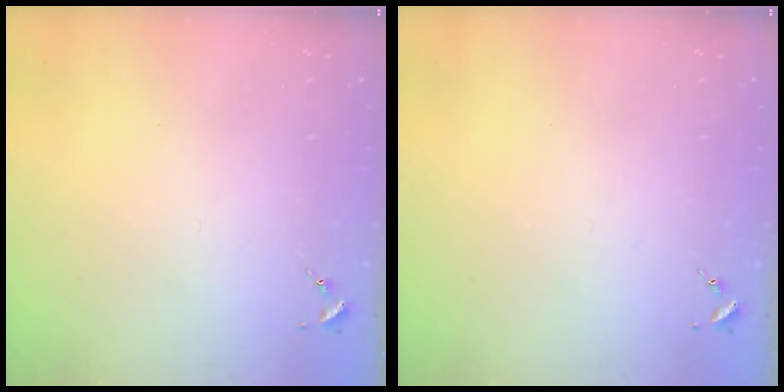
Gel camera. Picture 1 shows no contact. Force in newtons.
{"total": 0.0}